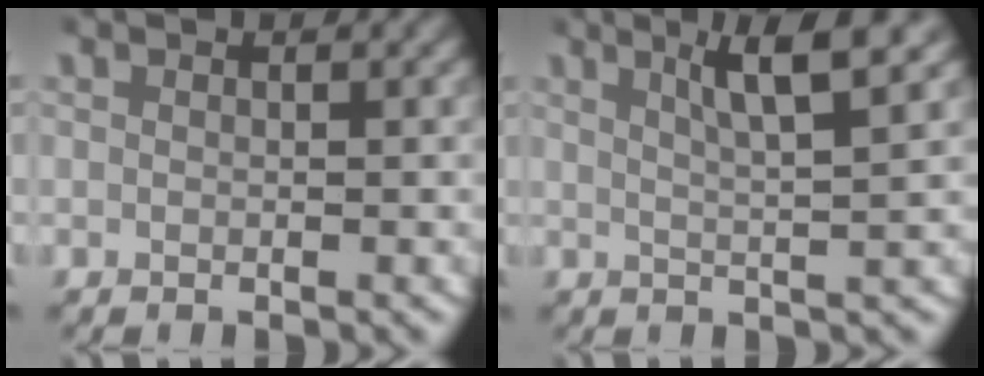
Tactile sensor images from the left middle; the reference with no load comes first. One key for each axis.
{"total": 4.4, "fx": 2.5, "fy": 0.5, "fz": 3.6, "tx": -0.065, "ty": 0.004, "tz": 0.037}